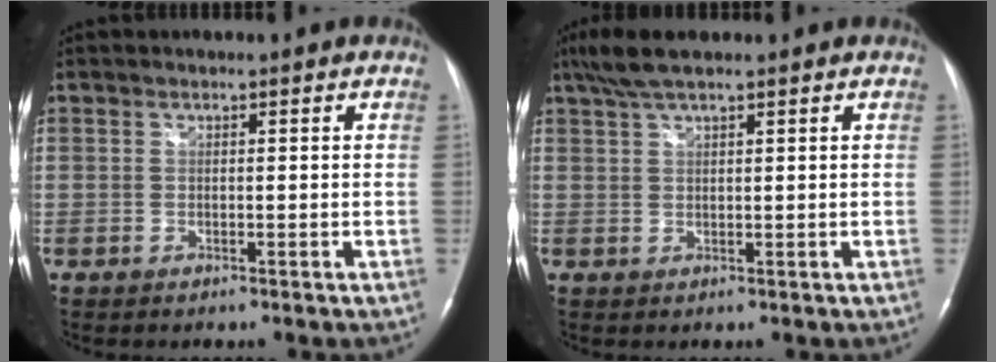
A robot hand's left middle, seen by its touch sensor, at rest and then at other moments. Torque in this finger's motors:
{"motor_torque": [0.36, -0.22, -0.02, 0.06]}